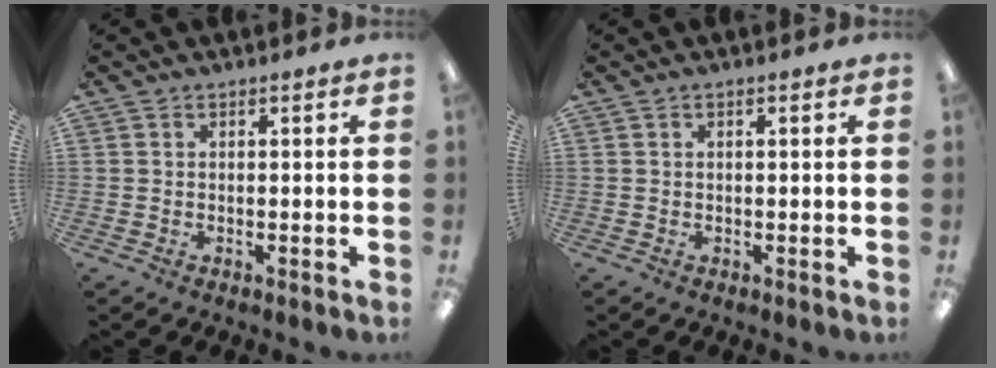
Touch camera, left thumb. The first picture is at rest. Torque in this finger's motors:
{"motor_torque": [0.08, -0.05, -0.23, 0.11, 0.03]}